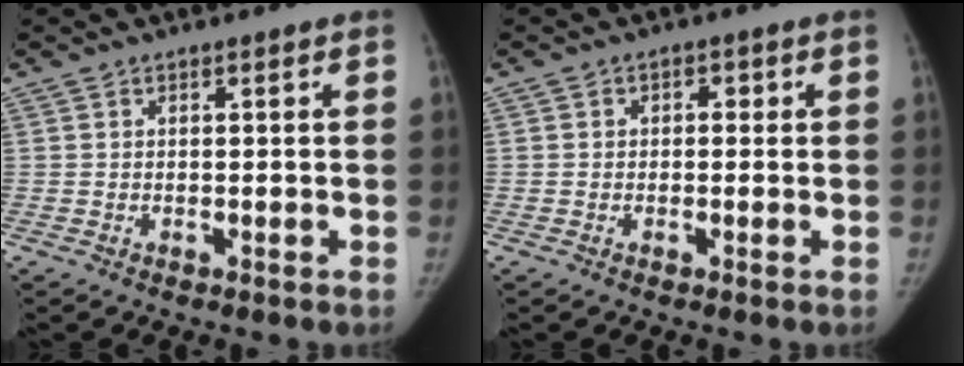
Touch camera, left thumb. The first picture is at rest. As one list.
[{"total": 1.7, "force": [0.1, 1.5, 0.8], "torque": [0.003, 0.006, -0.007]}]